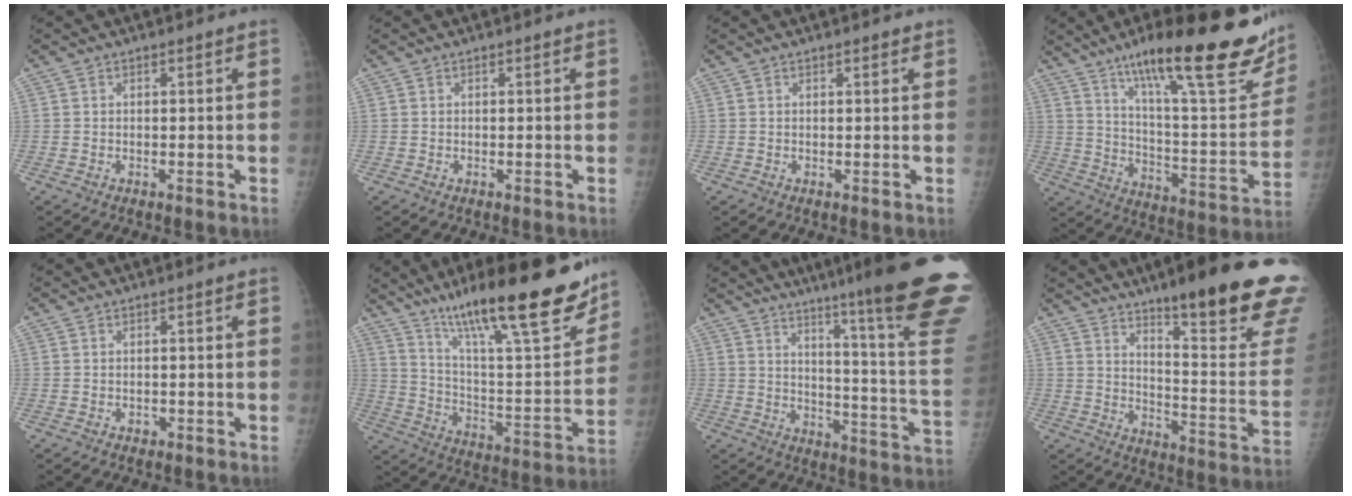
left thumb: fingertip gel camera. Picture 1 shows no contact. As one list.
[{"total": 0.0}, {"total": 1.1, "force": [0.8, 0.2, 0.7], "torque": [-0.008, -0.001, 0.011]}, {"total": 30.2, "force": [18.2, 6.6, 23.2], "torque": [-0.313, -0.050, 0.280]}, {"total": 0.7, "force": [-0.2, 0.6, 0.4], "torque": [-0.003, 0.001, 0.000]}, {"total": 28.0, "force": [19.2, 5.5, 19.6], "torque": [-0.281, -0.069, 0.309]}, {"total": 28.6, "force": [20.0, 1.2, 20.4], "torque": [-0.217, -0.125, 0.267]}, {"total": 26.3, "force": [17.3, 4.1, 19.4], "torque": [-0.221, -0.092, 0.244]}]